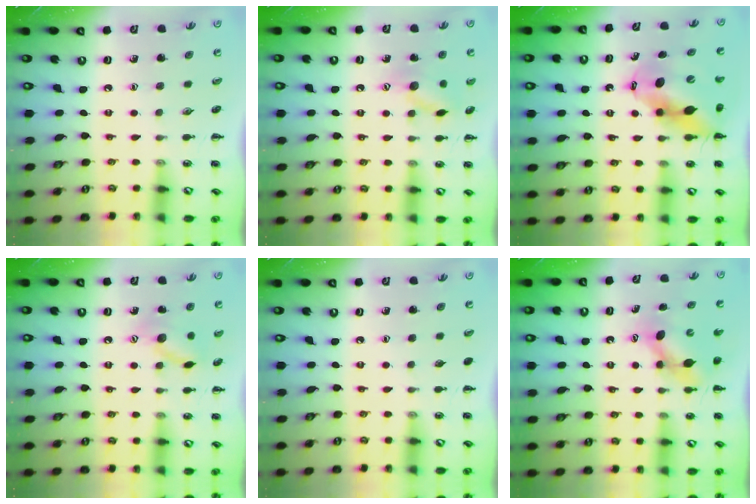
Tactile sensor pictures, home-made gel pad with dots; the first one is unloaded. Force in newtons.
{"total": 10.3, "press": 10.3, "slide": 0.5}
{"total": 13.5, "press": 12.9, "slide": 3.7}
{"total": 10.7, "press": 10.7, "slide": 0.6}
{"total": 0.0}
{"total": 6.1, "press": 6.0, "slide": 0.9}